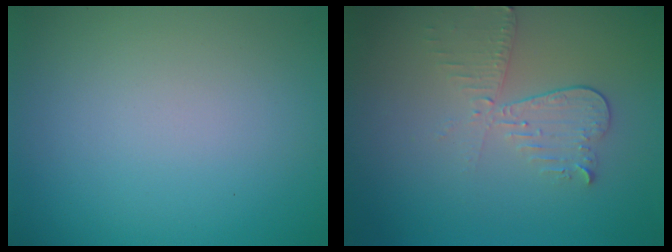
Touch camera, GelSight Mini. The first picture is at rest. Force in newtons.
{"total": 3.1, "press": 2.7, "slide": 1.6}